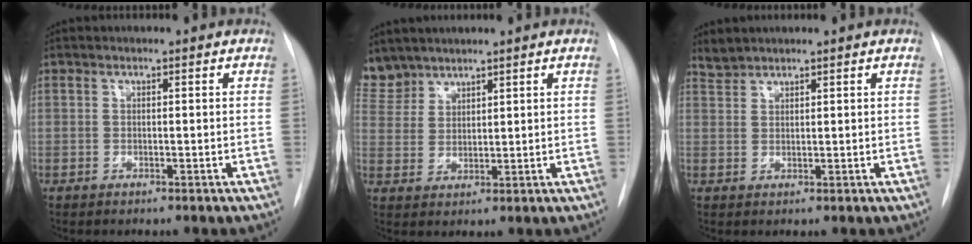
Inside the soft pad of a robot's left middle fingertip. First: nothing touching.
{"total": 6.4, "force": [5.8, 2.8, 0.1], "torque": [-0.004, 0.008, 0.127]}
{"total": 1.9, "force": [1.9, 0.1, -0.1], "torque": [-0.002, 0.005, 0.040]}